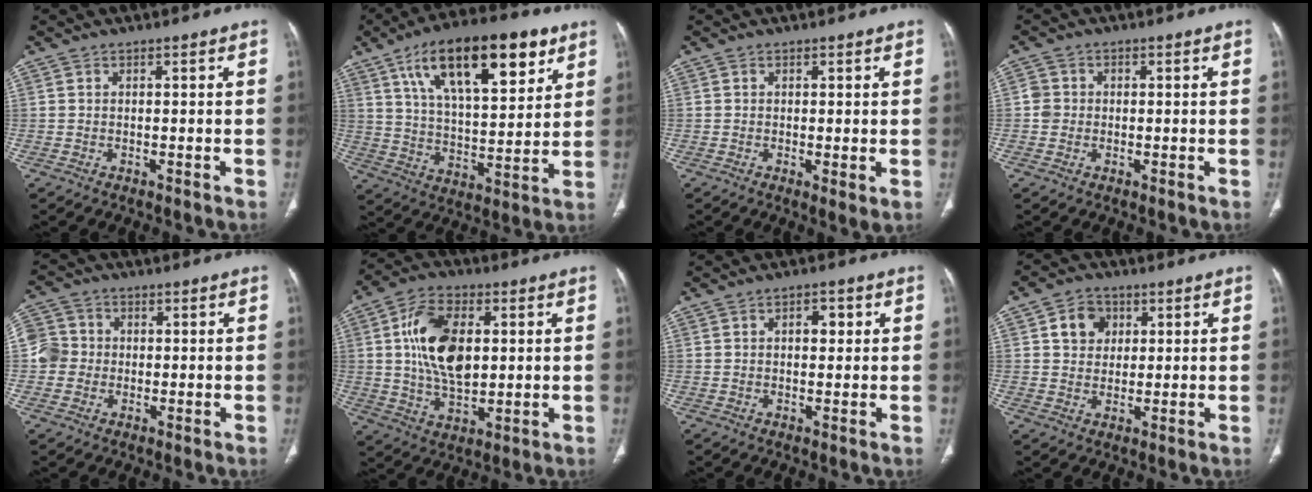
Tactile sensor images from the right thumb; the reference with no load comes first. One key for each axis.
{"total": 22.8, "fx": 11.5, "fy": 9.3, "fz": 17.3, "tx": -0.252, "ty": -0.024, "tz": 0.195}
{"total": 2.1, "fx": -0.1, "fy": 0.6, "fz": 2.0, "tx": -0.037, "ty": -0.011, "tz": -0.005}
{"total": 2.6, "fx": -0.2, "fy": 2.5, "fz": 0.8, "tx": -0.001, "ty": 0.008, "tz": -0.007}
{"total": 6.3, "fx": -0.3, "fy": 6.1, "fz": 1.7, "tx": -0.017, "ty": 0.013, "tz": -0.013}
{"total": 14.9, "fx": 2.5, "fy": 8.7, "fz": 11.9, "tx": -0.202, "ty": -0.003, "tz": 0.047}
{"total": 3.2, "fx": 0.9, "fy": 1.9, "fz": 2.4, "tx": -0.021, "ty": 0.001, "tz": 0.009}
{"total": 6.1, "fx": 2.0, "fy": 5.1, "fz": 2.7, "tx": -0.017, "ty": -0.004, "tz": 0.030}